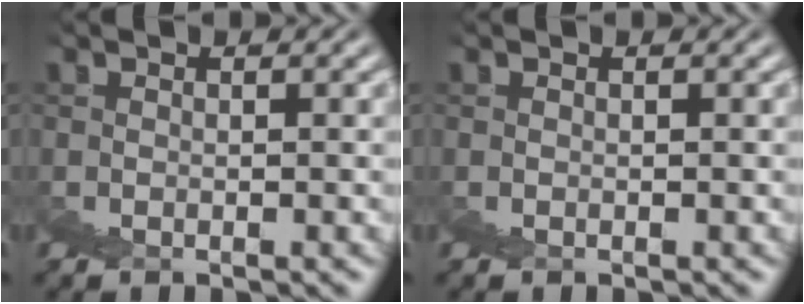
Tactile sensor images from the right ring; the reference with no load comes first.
{"total": 0.0}